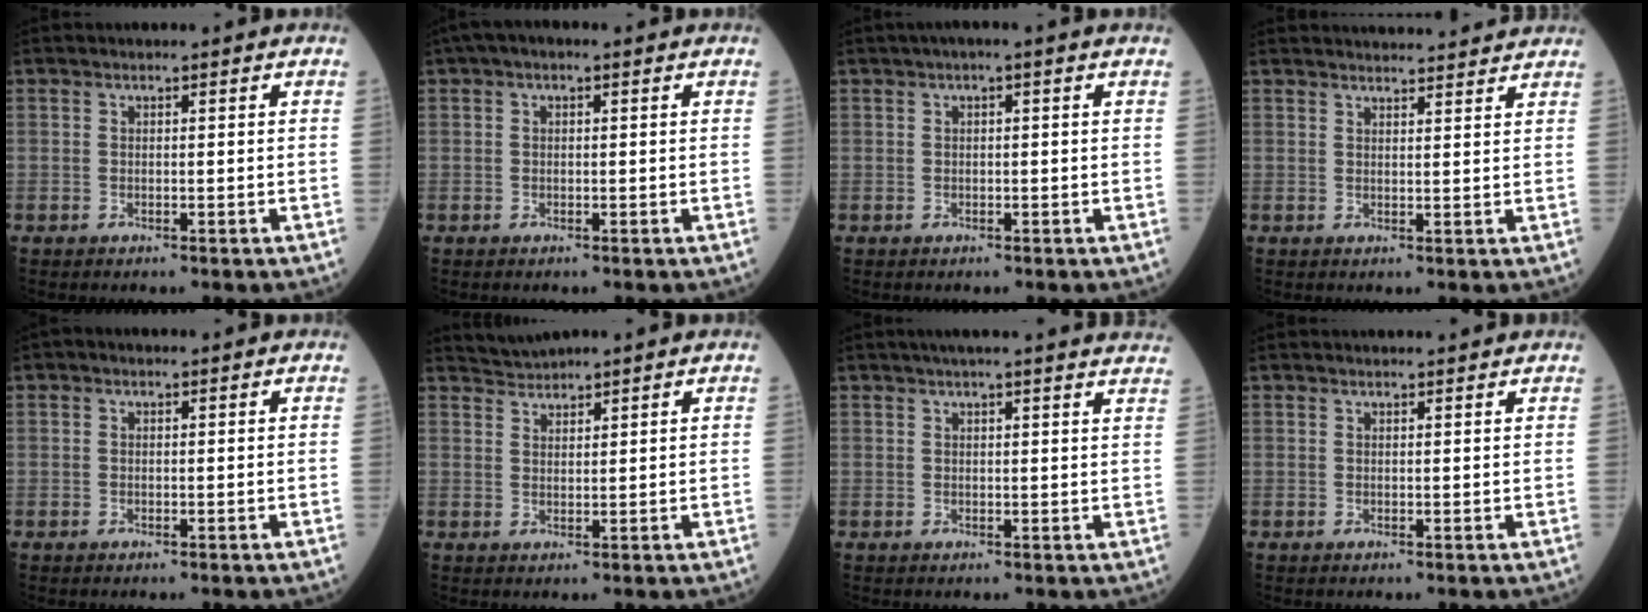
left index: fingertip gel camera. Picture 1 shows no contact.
{"total": 2.0, "force": [0.7, 1.0, 1.6], "torque": [-0.032, 0.012, 0.007]}
{"total": 1.6, "force": [0.6, 0.0, 1.5], "torque": [-0.027, 0.009, 0.005]}
{"total": 10.8, "force": [10.5, 1.0, 2.5], "torque": [-0.028, 0.024, 0.125]}
{"total": 0.0}
{"total": 2.3, "force": [2.3, -0.3, -0.3], "torque": [-0.004, 0.012, 0.052]}
{"total": 15.2, "force": [13.9, 0.4, 6.2], "torque": [-0.085, 0.009, 0.159]}
{"total": 4.4, "force": [4.2, 0.3, 1.1], "torque": [-0.012, 0.026, 0.049]}